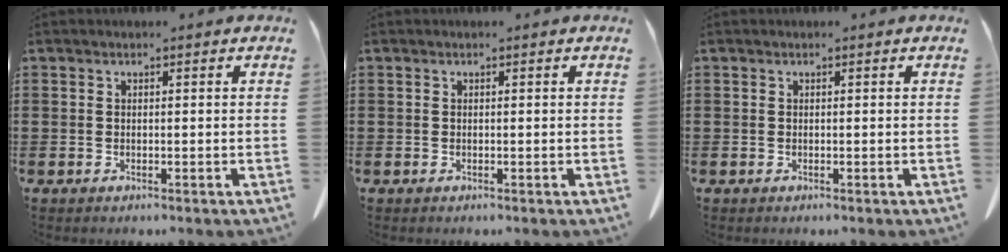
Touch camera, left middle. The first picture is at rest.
{"total": 0.0}
{"total": 0.0}